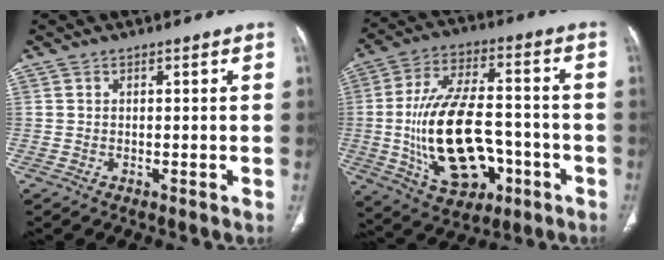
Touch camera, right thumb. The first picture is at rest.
{"total": 20.7, "force": [-4.4, 12.0, 16.3], "torque": [-0.282, 0.027, -0.056]}